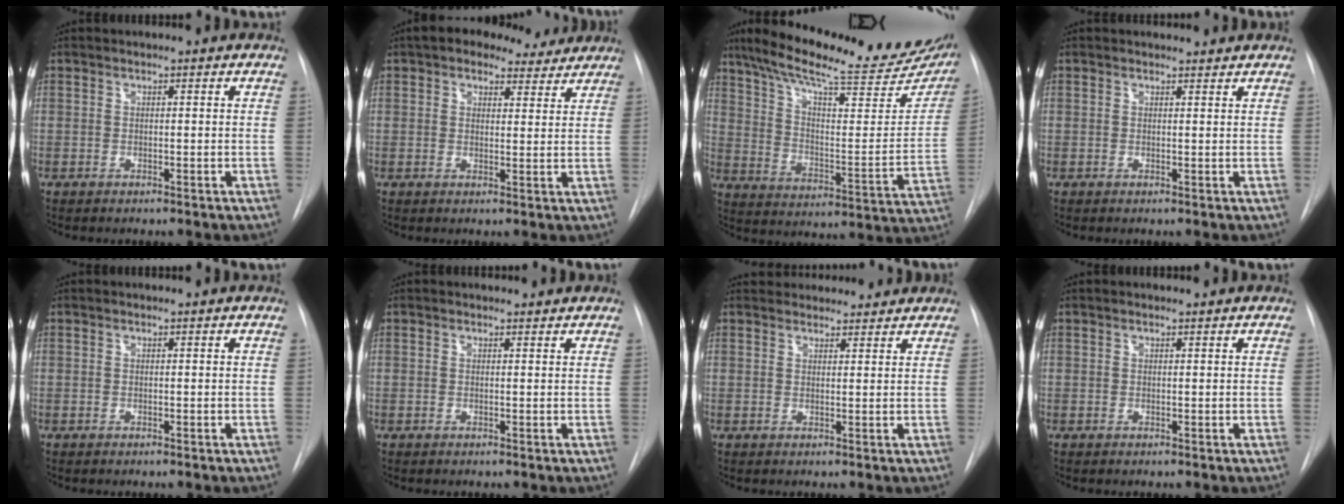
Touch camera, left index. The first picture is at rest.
{"total": 8.8, "force": [7.2, 3.9, 3.2], "torque": [-0.033, 0.020, 0.092]}
{"total": 28.7, "force": [23.2, 5.4, 16.0], "torque": [-0.244, -0.025, 0.313]}
{"total": 1.6, "force": [1.6, 0.0, -0.1], "torque": [-0.006, -0.002, 0.021]}
{"total": 0.0}
{"total": 1.2, "force": [1.2, 0.0, -0.1], "torque": [-0.007, -0.002, 0.016]}
{"total": 8.8, "force": [8.4, 2.2, 1.5], "torque": [-0.010, 0.026, 0.110]}
{"total": 0.7, "force": [0.6, 0.0, 0.2], "torque": [-0.008, 0.004, 0.014]}